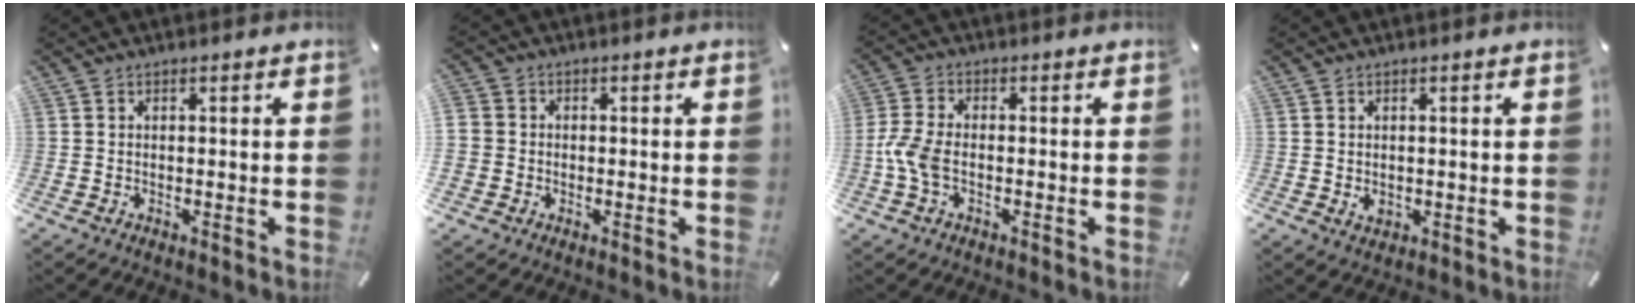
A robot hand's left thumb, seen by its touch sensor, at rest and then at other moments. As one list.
[{"total": 3.8, "force": [-0.4, 3.8, 0.4], "torque": [-0.007, 0.011, -0.005]}, {"total": 6.3, "force": [-1.7, 3.1, 5.2], "torque": [-0.118, -0.002, -0.033]}, {"total": 1.6, "force": [0.2, 1.4, 0.8], "torque": [-0.008, -0.001, 0.001]}]